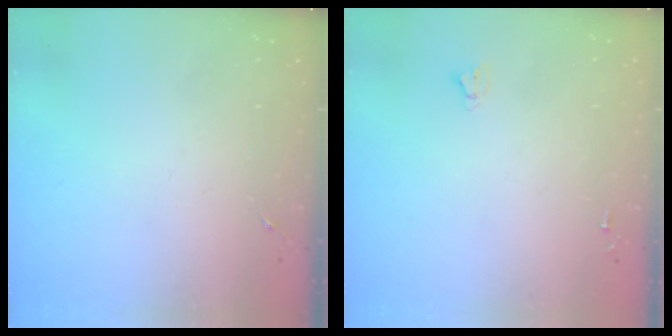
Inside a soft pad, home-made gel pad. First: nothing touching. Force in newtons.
{"total": 2.0, "press": 2.0, "slide": 0.2}